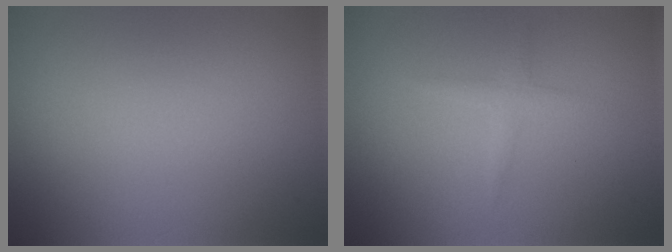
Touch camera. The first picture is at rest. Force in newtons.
{"total": 1.2, "press": 1.2, "slide": 0.0}